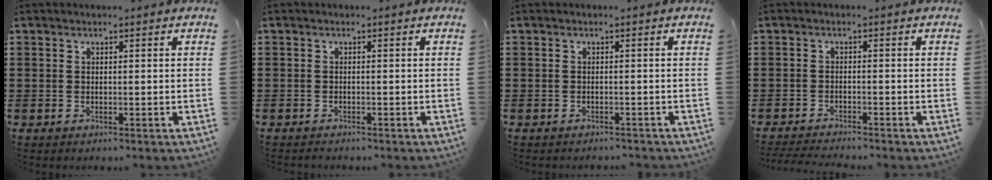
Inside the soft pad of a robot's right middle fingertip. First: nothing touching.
{"total": 0.8, "force": [-0.8, 0.2, -0.1], "torque": [0.000, 0.002, -0.018]}
{"total": 0.8, "force": [-0.8, 0.0, 0.1], "torque": [-0.004, -0.001, -0.017]}
{"total": 2.3, "force": [-2.3, -0.1, 0.5], "torque": [-0.009, -0.002, -0.046]}